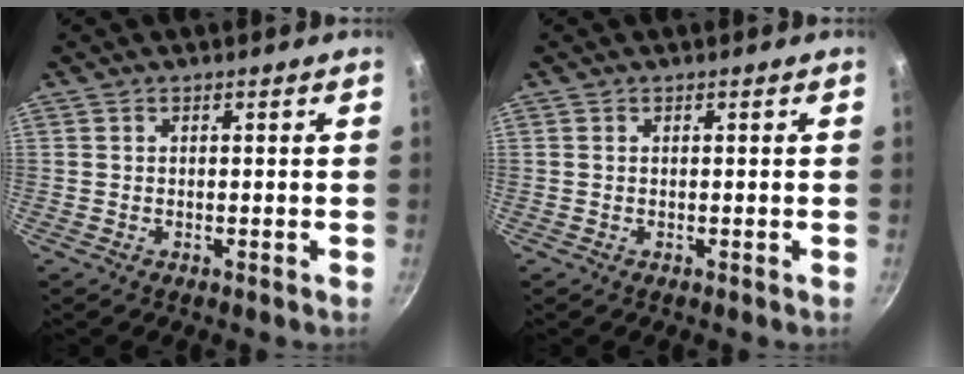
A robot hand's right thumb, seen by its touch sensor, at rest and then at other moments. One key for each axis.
{"total": 0.0}